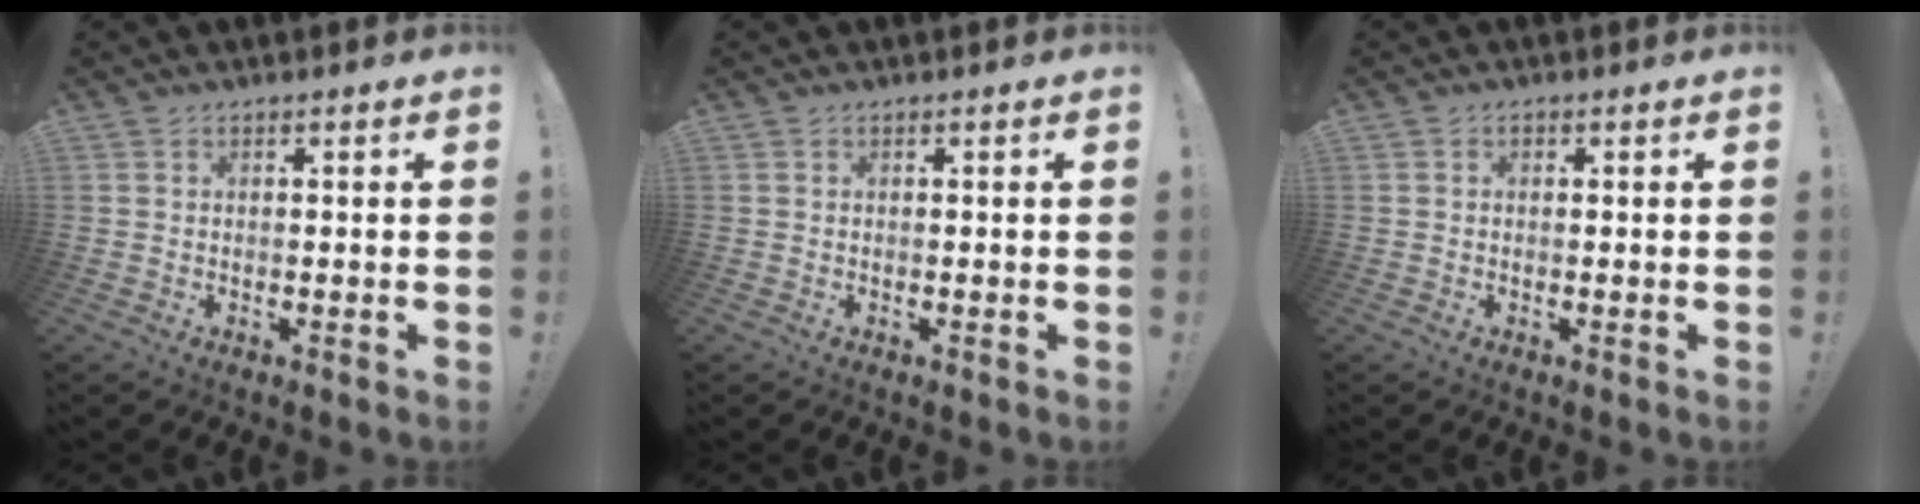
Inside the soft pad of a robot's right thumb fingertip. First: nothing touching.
{"total": 0.0}
{"total": 0.5, "force": [-0.1, 0.5, 0.1], "torque": [0.004, -0.001, -0.004]}